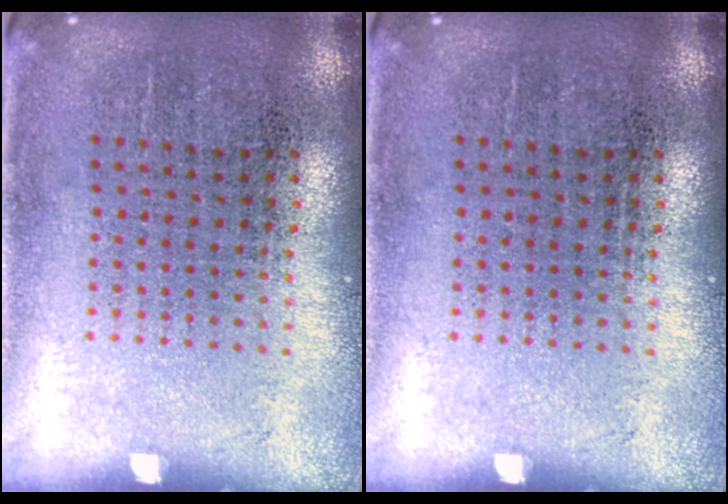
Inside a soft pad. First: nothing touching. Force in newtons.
{"total": 0.0}